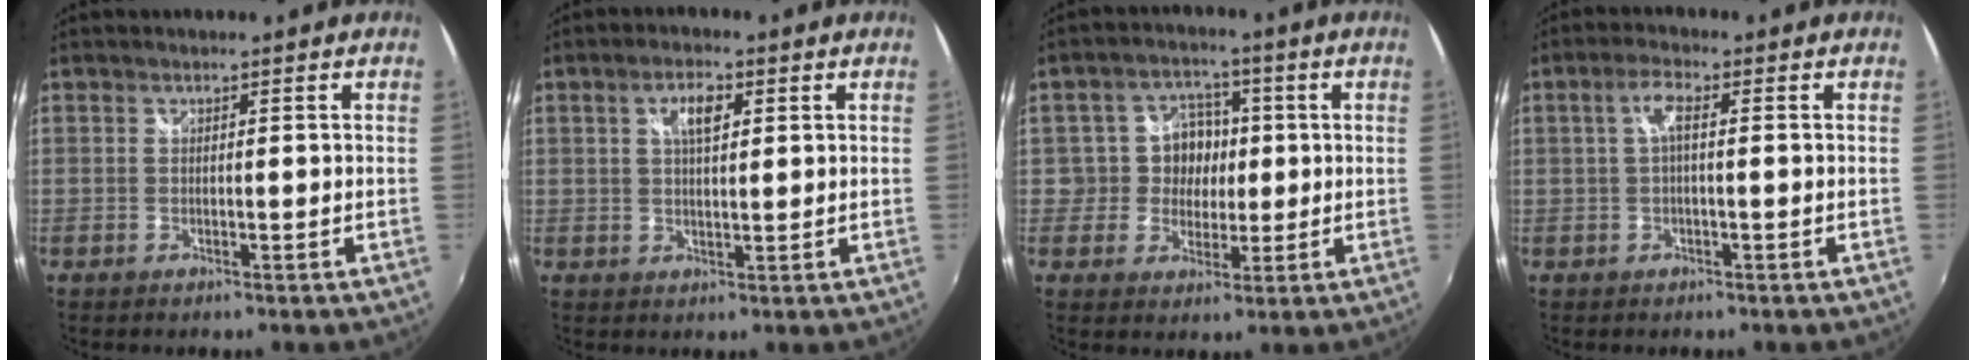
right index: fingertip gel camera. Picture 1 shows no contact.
{"total": 4.6, "force": [1.6, 1.9, 3.8], "torque": [-0.066, 0.008, 0.028]}
{"total": 6.8, "force": [0.2, 6.5, 2.0], "torque": [-0.032, 0.019, 0.002]}
{"total": 3.4, "force": [0.3, 0.9, 3.2], "torque": [-0.064, 0.009, 0.006]}